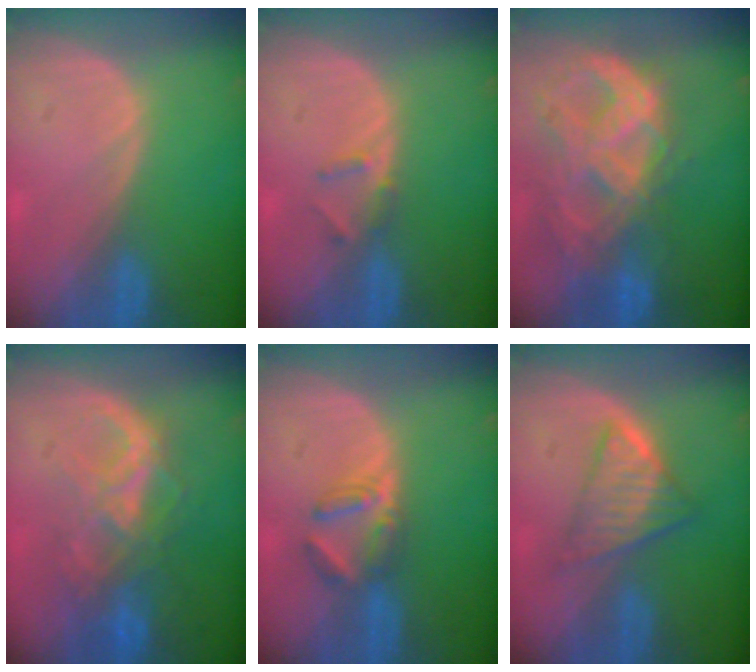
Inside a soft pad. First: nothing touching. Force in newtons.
{"total": 1.9, "press": 1.7, "slide": 0.9}
{"total": 11.3, "press": 9.6, "slide": 6.0}
{"total": 8.9, "press": 7.6, "slide": 4.6}
{"total": 4.4, "press": 4.3, "slide": 1.1}
{"total": 5.9, "press": 5.7, "slide": 1.8}